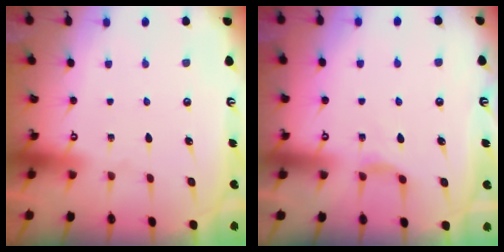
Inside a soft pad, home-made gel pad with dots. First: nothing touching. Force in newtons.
{"total": 3.5, "press": 3.5, "slide": 0.6}